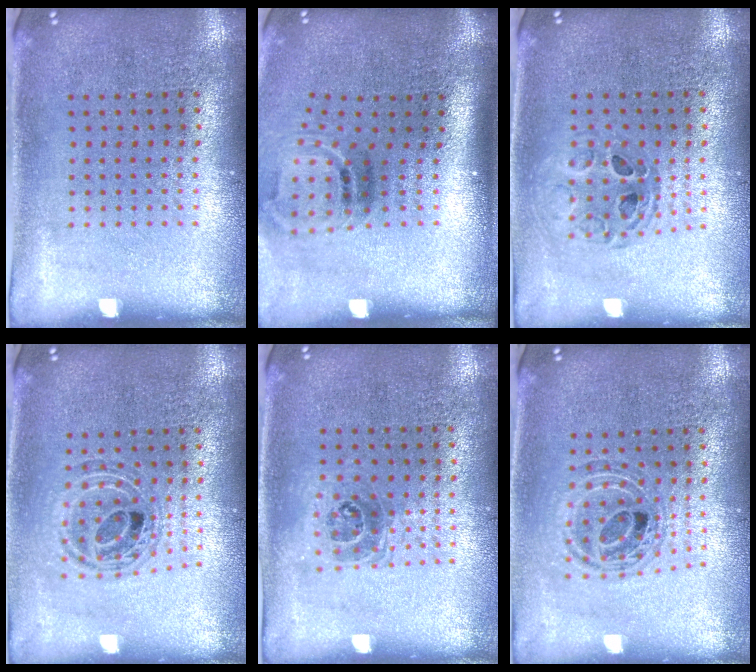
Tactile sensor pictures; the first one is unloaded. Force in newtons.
{"total": 1.9, "press": 1.2, "slide": 1.5}
{"total": 0.8, "press": 0.8, "slide": 0.1}
{"total": 0.9, "press": 0.9, "slide": 0.2}
{"total": 1.1, "press": 0.9, "slide": 0.5}
{"total": 0.9, "press": 0.9, "slide": 0.2}